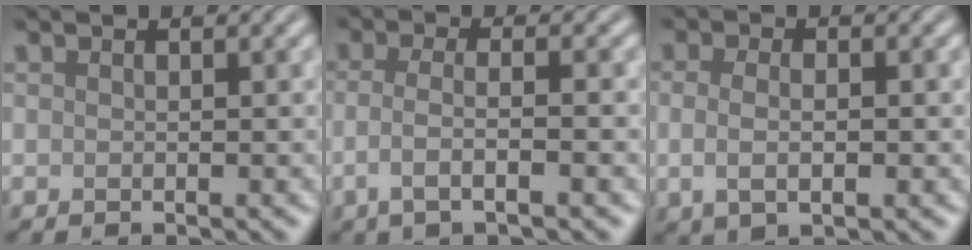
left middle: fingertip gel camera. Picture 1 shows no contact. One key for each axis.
{"total": 3.7, "fx": -1.0, "fy": 1.1, "fz": 3.4, "tx": -0.058, "ty": -0.003, "tz": -0.027}
{"total": 3.2, "fx": -0.2, "fy": 1.6, "fz": 2.8, "tx": -0.048, "ty": -0.006, "tz": -0.002}